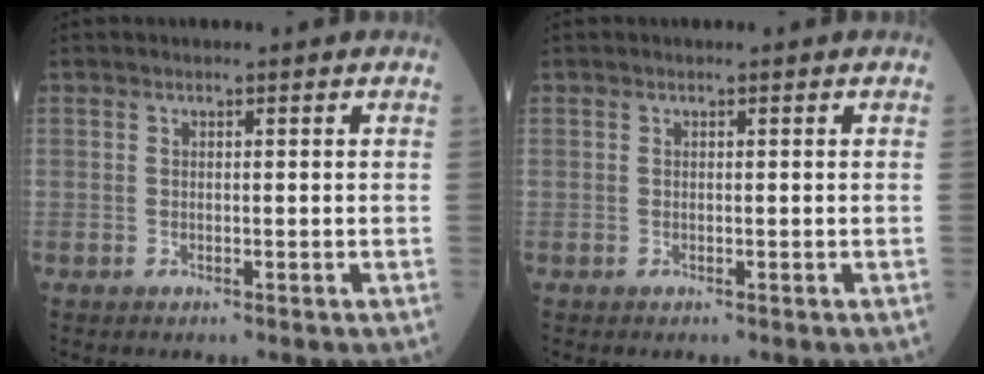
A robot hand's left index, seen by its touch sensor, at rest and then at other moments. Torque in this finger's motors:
{"motor_torque": [-0.03, 0.03, 0.00, 0.00]}